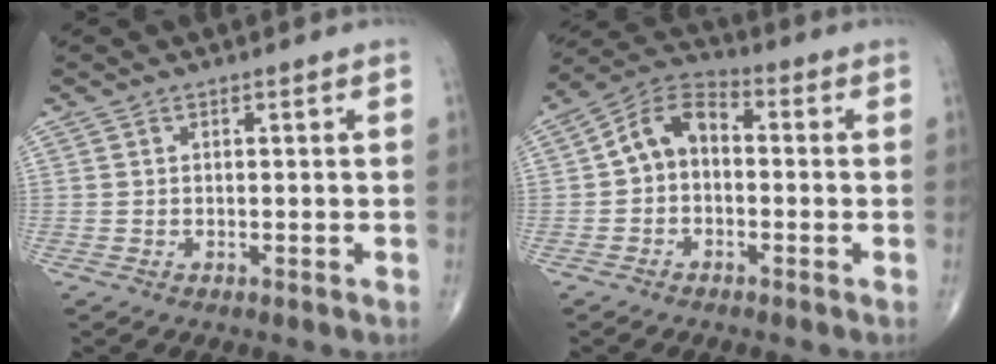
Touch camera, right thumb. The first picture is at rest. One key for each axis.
{"total": 8.3, "fx": -0.3, "fy": 5.8, "fz": 6.0, "tx": -0.088, "ty": 0.033, "tz": -0.023}